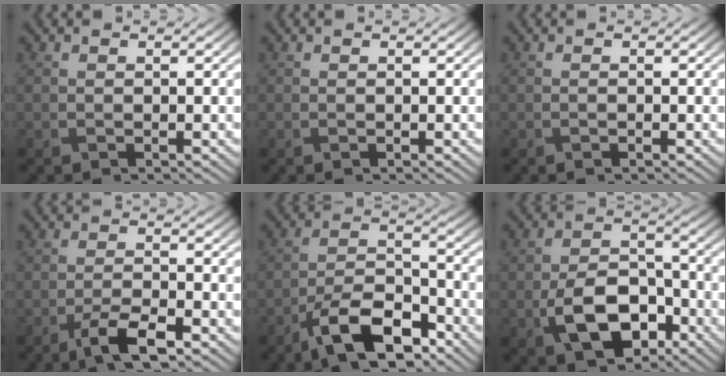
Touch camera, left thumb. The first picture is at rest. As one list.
[{"total": 0.0}, {"total": 0.0}, {"total": 4.5, "force": [-2.8, 1.2, 3.3], "torque": [-0.068, 0.000, -0.056]}, {"total": 10.0, "force": [-6.5, 3.9, 6.6], "torque": [-0.115, 0.000, -0.133]}, {"total": 9.3, "force": [-3.8, 5.7, 6.4], "torque": [-0.133, -0.007, -0.066]}]